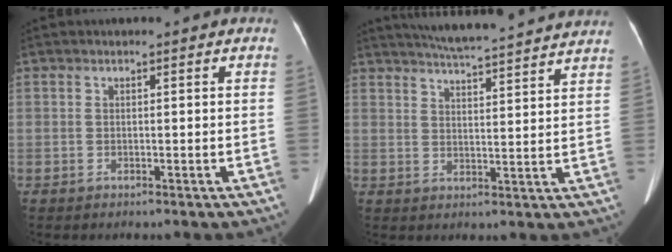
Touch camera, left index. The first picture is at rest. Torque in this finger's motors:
{"motor_torque": [0.63, -1.20, 0.02, 0.05]}